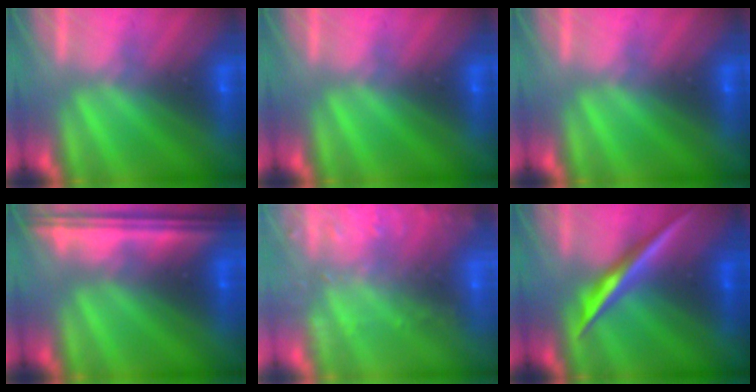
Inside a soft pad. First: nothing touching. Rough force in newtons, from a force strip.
{"total": 0.0}
{"total": 0.0}
{"total": 6.9}
{"total": 7.7}
{"total": 2.3}